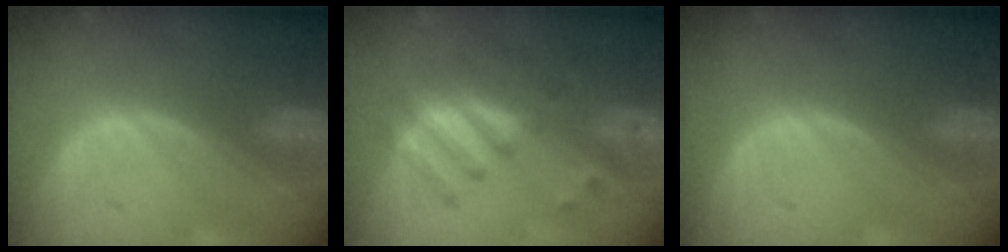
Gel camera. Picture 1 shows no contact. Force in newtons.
{"total": 7.8, "press": 7.0, "slide": 3.5}
{"total": 0.0}